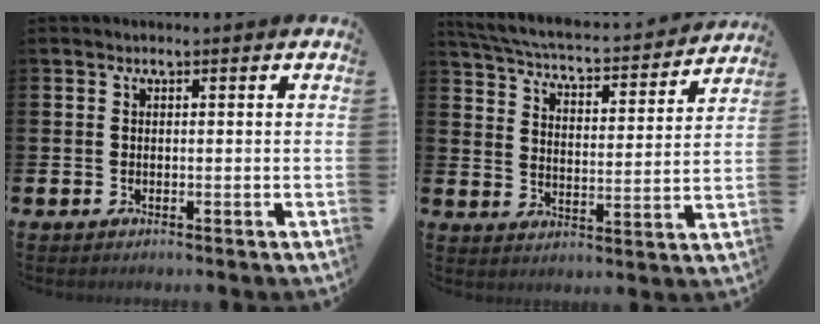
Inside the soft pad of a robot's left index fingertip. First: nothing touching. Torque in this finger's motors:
{"motor_torque": [0.33, -1.61, 0.25, 0.12]}